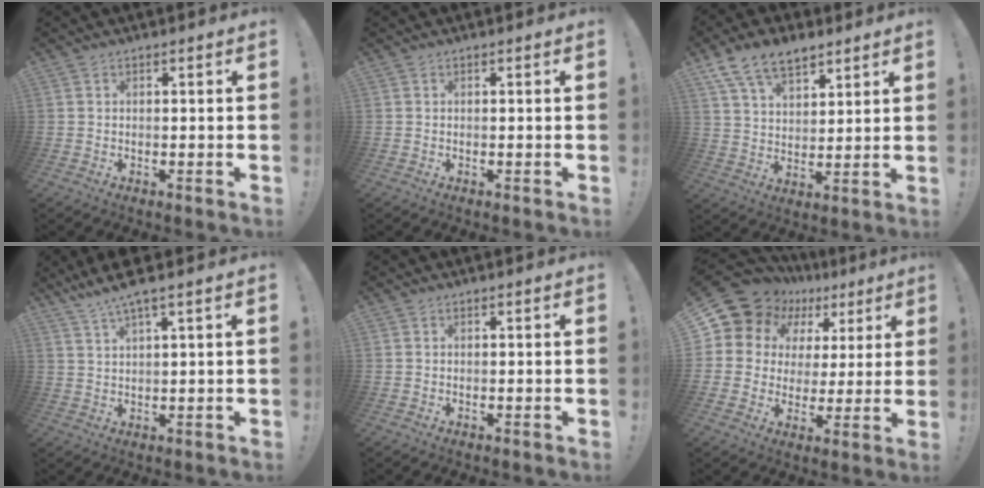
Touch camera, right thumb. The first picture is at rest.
{"total": 0.0}
{"total": 11.6, "force": [8.0, 6.0, 5.8], "torque": [-0.105, -0.034, 0.154]}
{"total": 6.0, "force": [4.6, 0.1, 3.9], "torque": [-0.080, -0.021, 0.080]}
{"total": 0.0}
{"total": 13.1, "force": [9.2, 8.2, 4.2], "torque": [-0.084, -0.072, 0.179]}